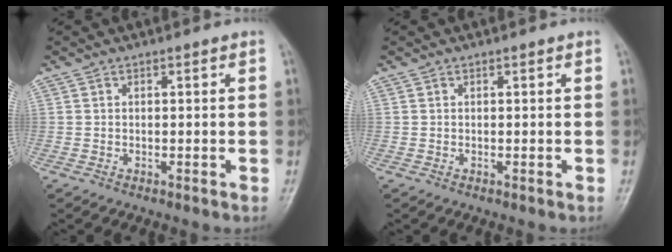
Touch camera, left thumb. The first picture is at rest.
{"total": 0.0}